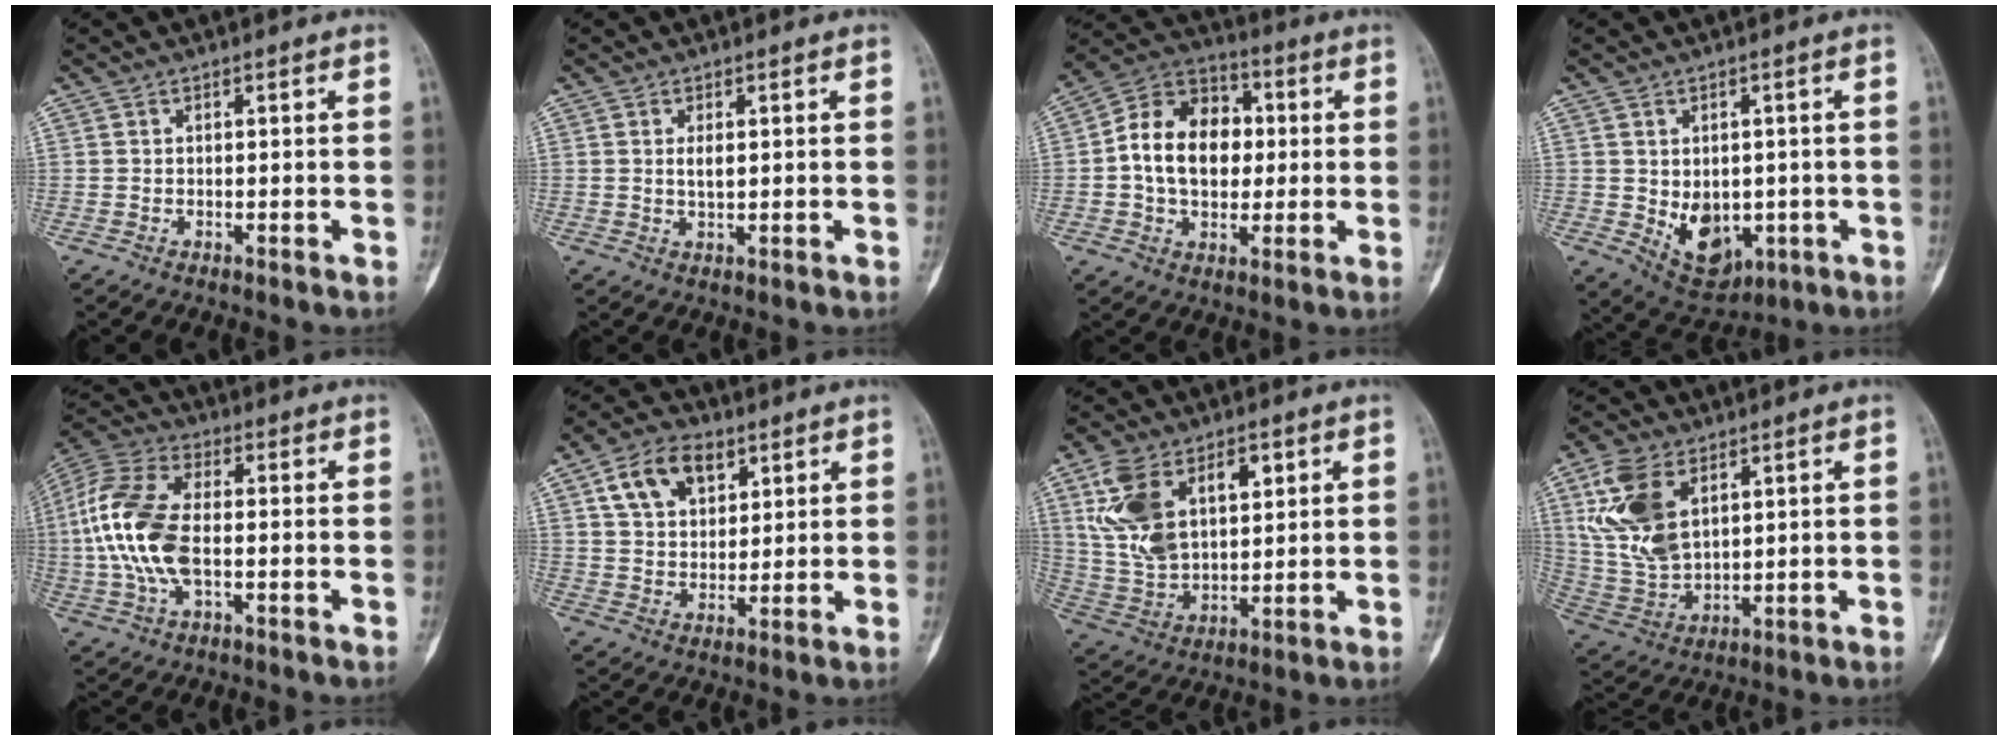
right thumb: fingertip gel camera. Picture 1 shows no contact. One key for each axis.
{"total": 1.9, "fx": 0.4, "fy": 0.8, "fz": 1.7, "tx": -0.027, "ty": -0.004, "tz": 0.009}
{"total": 15.3, "fx": 0.5, "fy": 11.1, "fz": 10.5, "tx": -0.142, "ty": 0.026, "tz": 0.002}
{"total": 9.3, "fx": -1.7, "fy": 6.6, "fz": 6.3, "tx": -0.064, "ty": -0.009, "tz": -0.005}
{"total": 15.2, "fx": -0.9, "fy": 7.7, "fz": 13.1, "tx": -0.293, "ty": 0.019, "tz": -0.021}
{"total": 11.0, "fx": 5.4, "fy": 7.0, "fz": 6.5, "tx": -0.091, "ty": -0.011, "tz": 0.097}
{"total": 15.3, "fx": 5.7, "fy": 9.3, "fz": 10.8, "tx": -0.190, "ty": -0.012, "tz": 0.122}
{"total": 13.9, "fx": 5.2, "fy": 8.2, "fz": 10.0, "tx": -0.201, "ty": -0.015, "tz": 0.116}